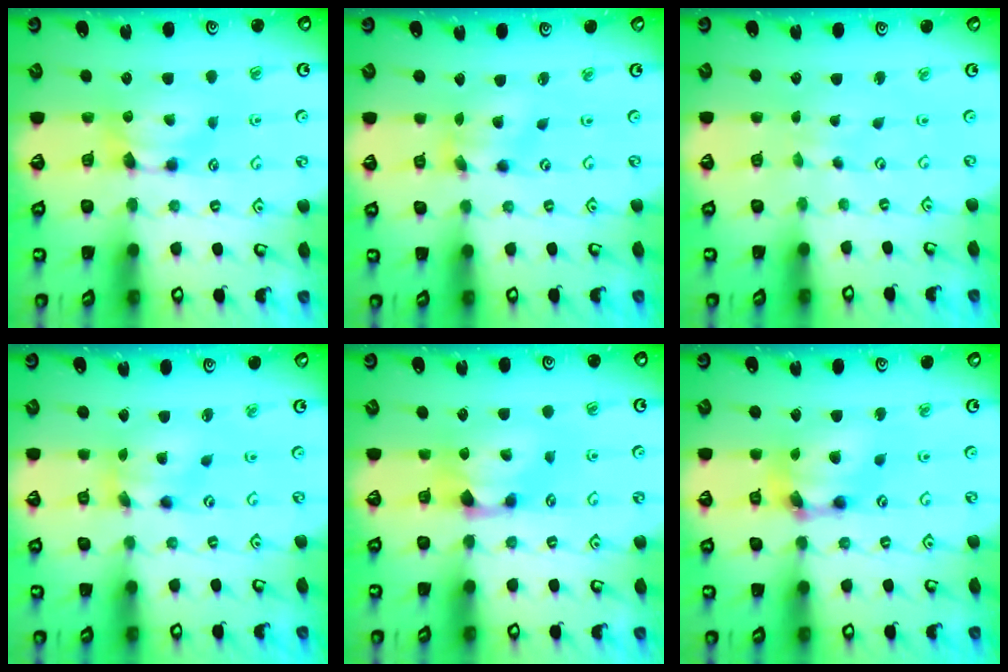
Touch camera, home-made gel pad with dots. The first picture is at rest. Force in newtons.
{"total": 2.0, "press": 1.5, "slide": 1.3}
{"total": 4.8, "press": 4.8, "slide": 0.2}
{"total": 4.9, "press": 4.4, "slide": 2.1}
{"total": 1.2, "press": 0.4, "slide": 1.1}
{"total": 6.0, "press": 5.6, "slide": 2.2}